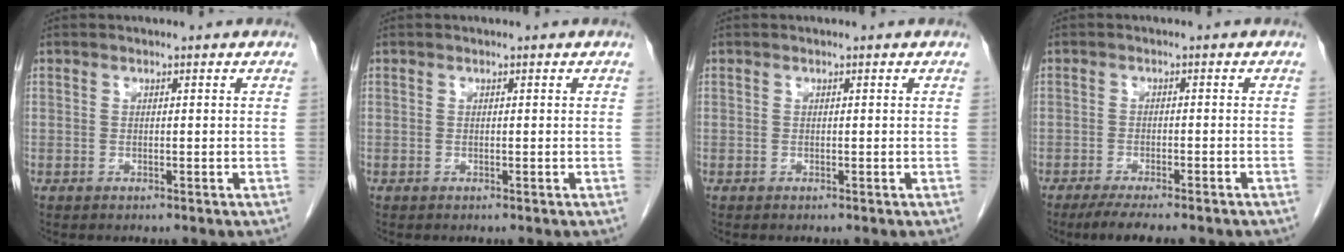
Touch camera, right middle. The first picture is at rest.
{"total": 0.0}
{"total": 0.0}
{"total": 8.8, "force": [-7.2, 1.3, 4.9], "torque": [-0.065, -0.013, -0.103]}